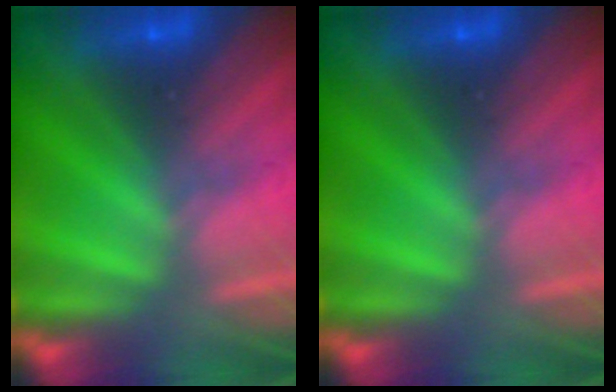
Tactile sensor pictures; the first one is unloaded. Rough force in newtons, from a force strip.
{"total": 0.0}